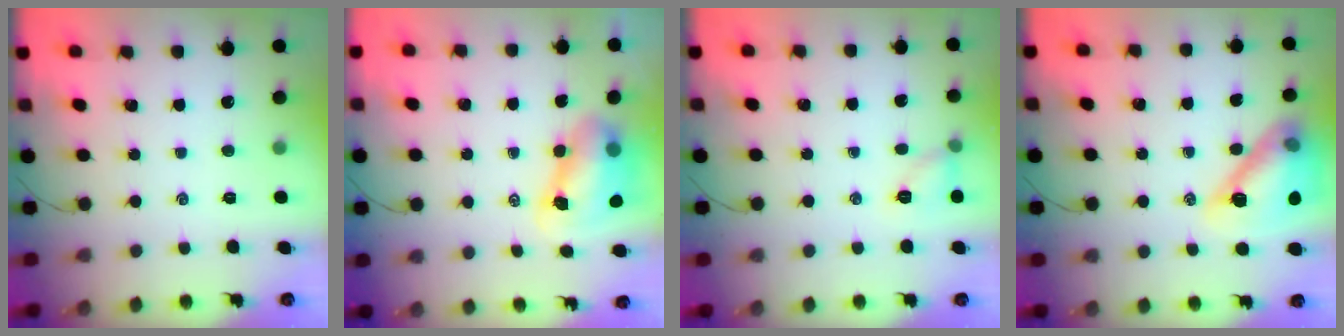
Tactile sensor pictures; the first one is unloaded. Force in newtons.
{"total": 8.7, "press": 8.6, "slide": 1.7}
{"total": 6.5, "press": 6.4, "slide": 0.8}
{"total": 17.1, "press": 17.0, "slide": 2.0}